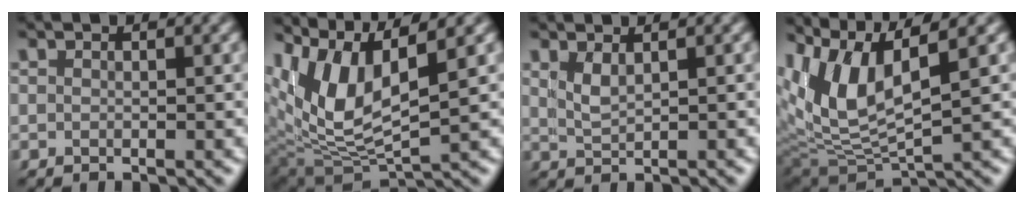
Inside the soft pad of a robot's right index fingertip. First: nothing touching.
{"total": 10.6, "force": [1.8, 7.4, 7.5], "torque": [-0.156, -0.011, 0.030]}
{"total": 1.4, "force": [0.9, 0.3, 1.0], "torque": [-0.029, -0.002, 0.022]}
{"total": 9.4, "force": [2.3, 6.3, 6.6], "torque": [-0.143, -0.005, 0.038]}